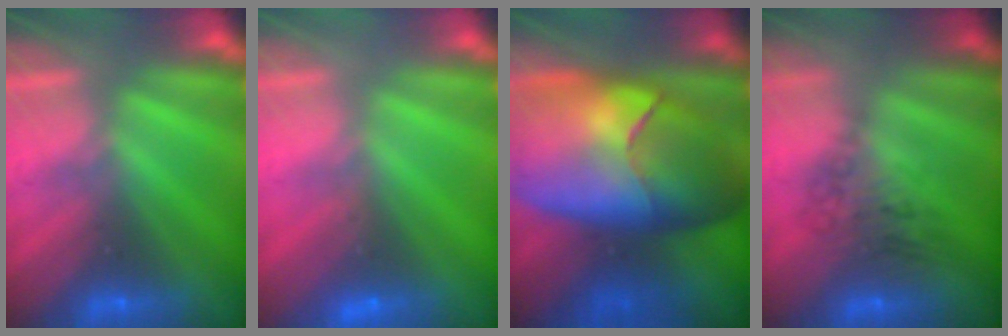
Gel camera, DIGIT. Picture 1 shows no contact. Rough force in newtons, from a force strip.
{"total": 3.0}
{"total": 7.8}
{"total": 2.6}